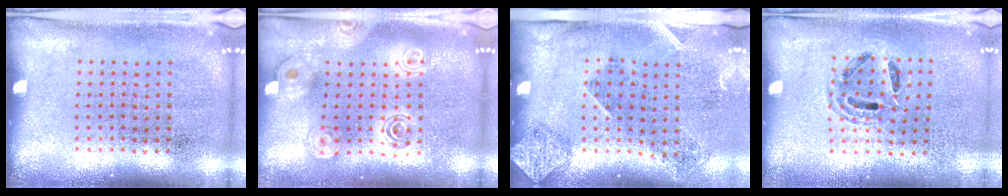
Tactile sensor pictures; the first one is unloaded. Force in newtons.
{"total": 1.9, "press": 1.6, "slide": 1.0}
{"total": 1.8, "press": 1.2, "slide": 1.3}
{"total": 1.2, "press": 1.1, "slide": 0.4}